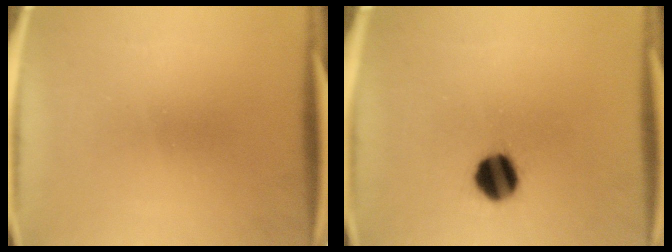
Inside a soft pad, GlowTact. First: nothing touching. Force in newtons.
{"total": 8.9}